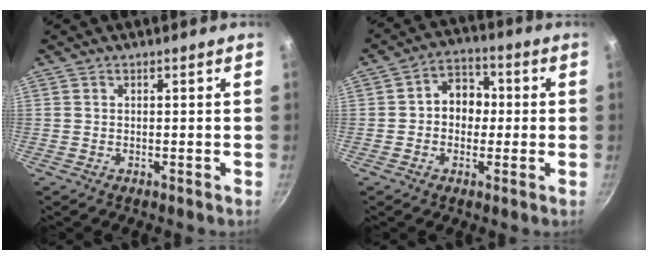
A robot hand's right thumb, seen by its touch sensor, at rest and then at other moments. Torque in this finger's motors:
{"motor_torque": [0.14, -0.37, 0.02, 0.03, 0.16]}